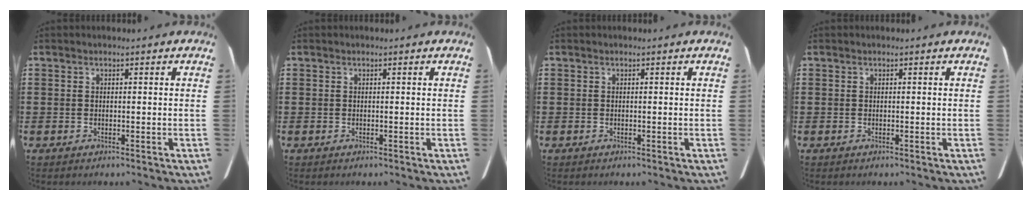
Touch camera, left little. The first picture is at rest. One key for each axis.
{"total": 0.0}
{"total": 0.0}
{"total": 0.0}